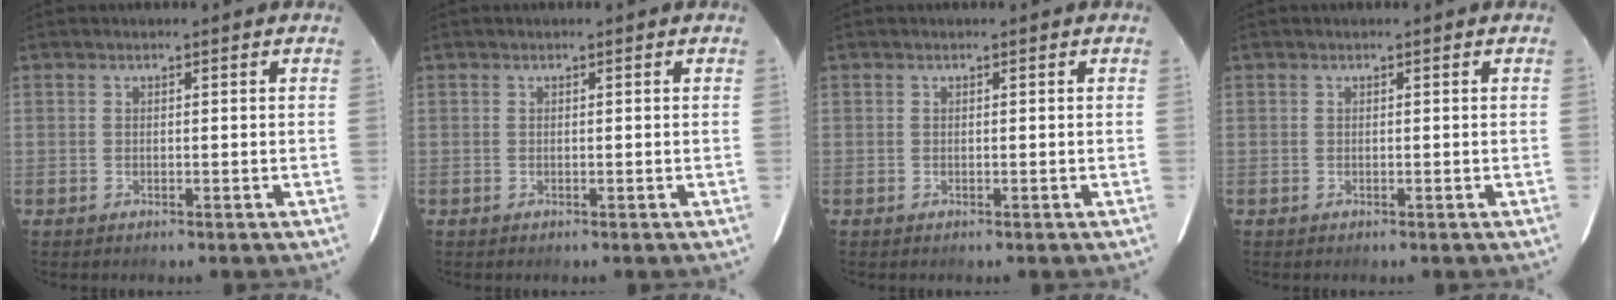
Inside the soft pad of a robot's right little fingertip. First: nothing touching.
{"total": 0.0}
{"total": 0.0}
{"total": 0.0}